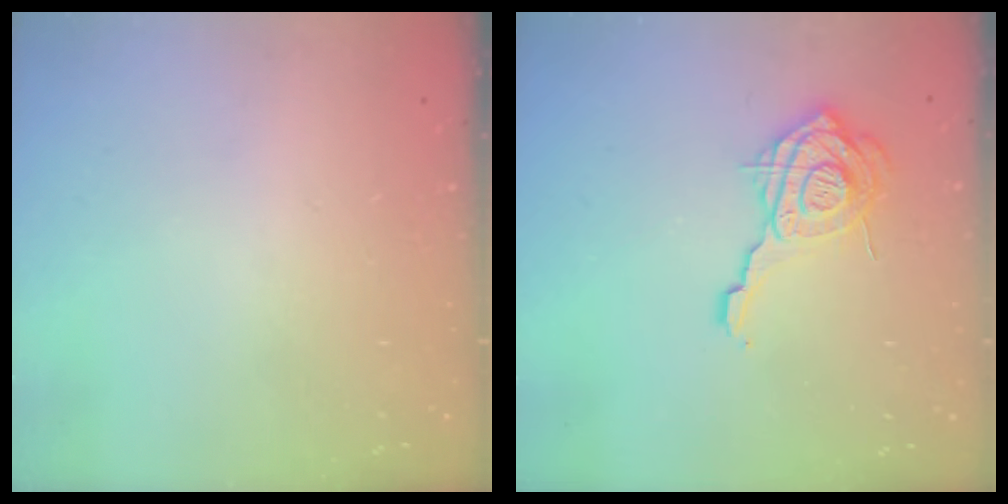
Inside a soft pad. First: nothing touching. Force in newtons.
{"total": 15.6, "press": 15.6, "slide": 1.4}